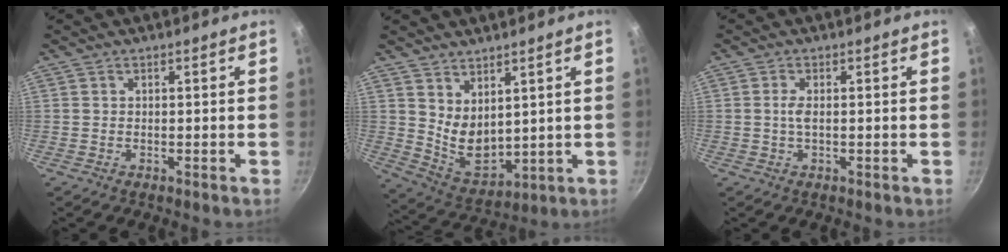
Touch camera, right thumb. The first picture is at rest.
{"total": 8.4, "force": [3.9, 4.8, 5.7], "torque": [-0.081, -0.048, 0.092]}
{"total": 1.9, "force": [-0.1, 0.6, 1.8], "torque": [-0.044, 0.003, -0.003]}